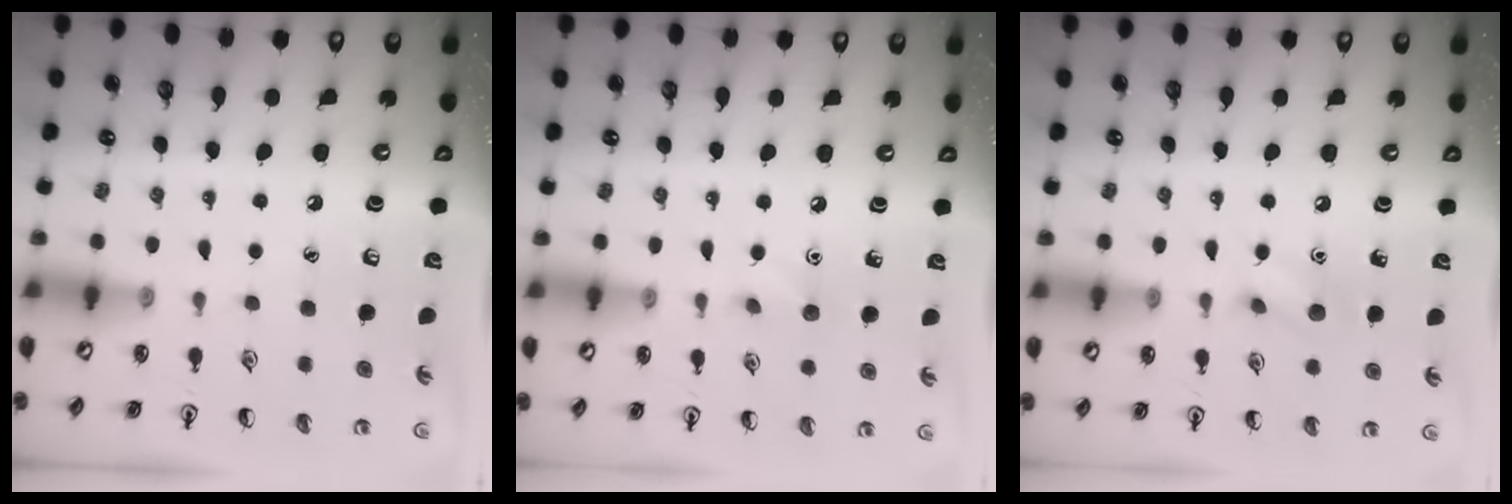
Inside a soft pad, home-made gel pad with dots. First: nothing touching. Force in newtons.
{"total": 5.1, "press": 4.9, "slide": 1.6}
{"total": 6.7, "press": 6.6, "slide": 1.5}